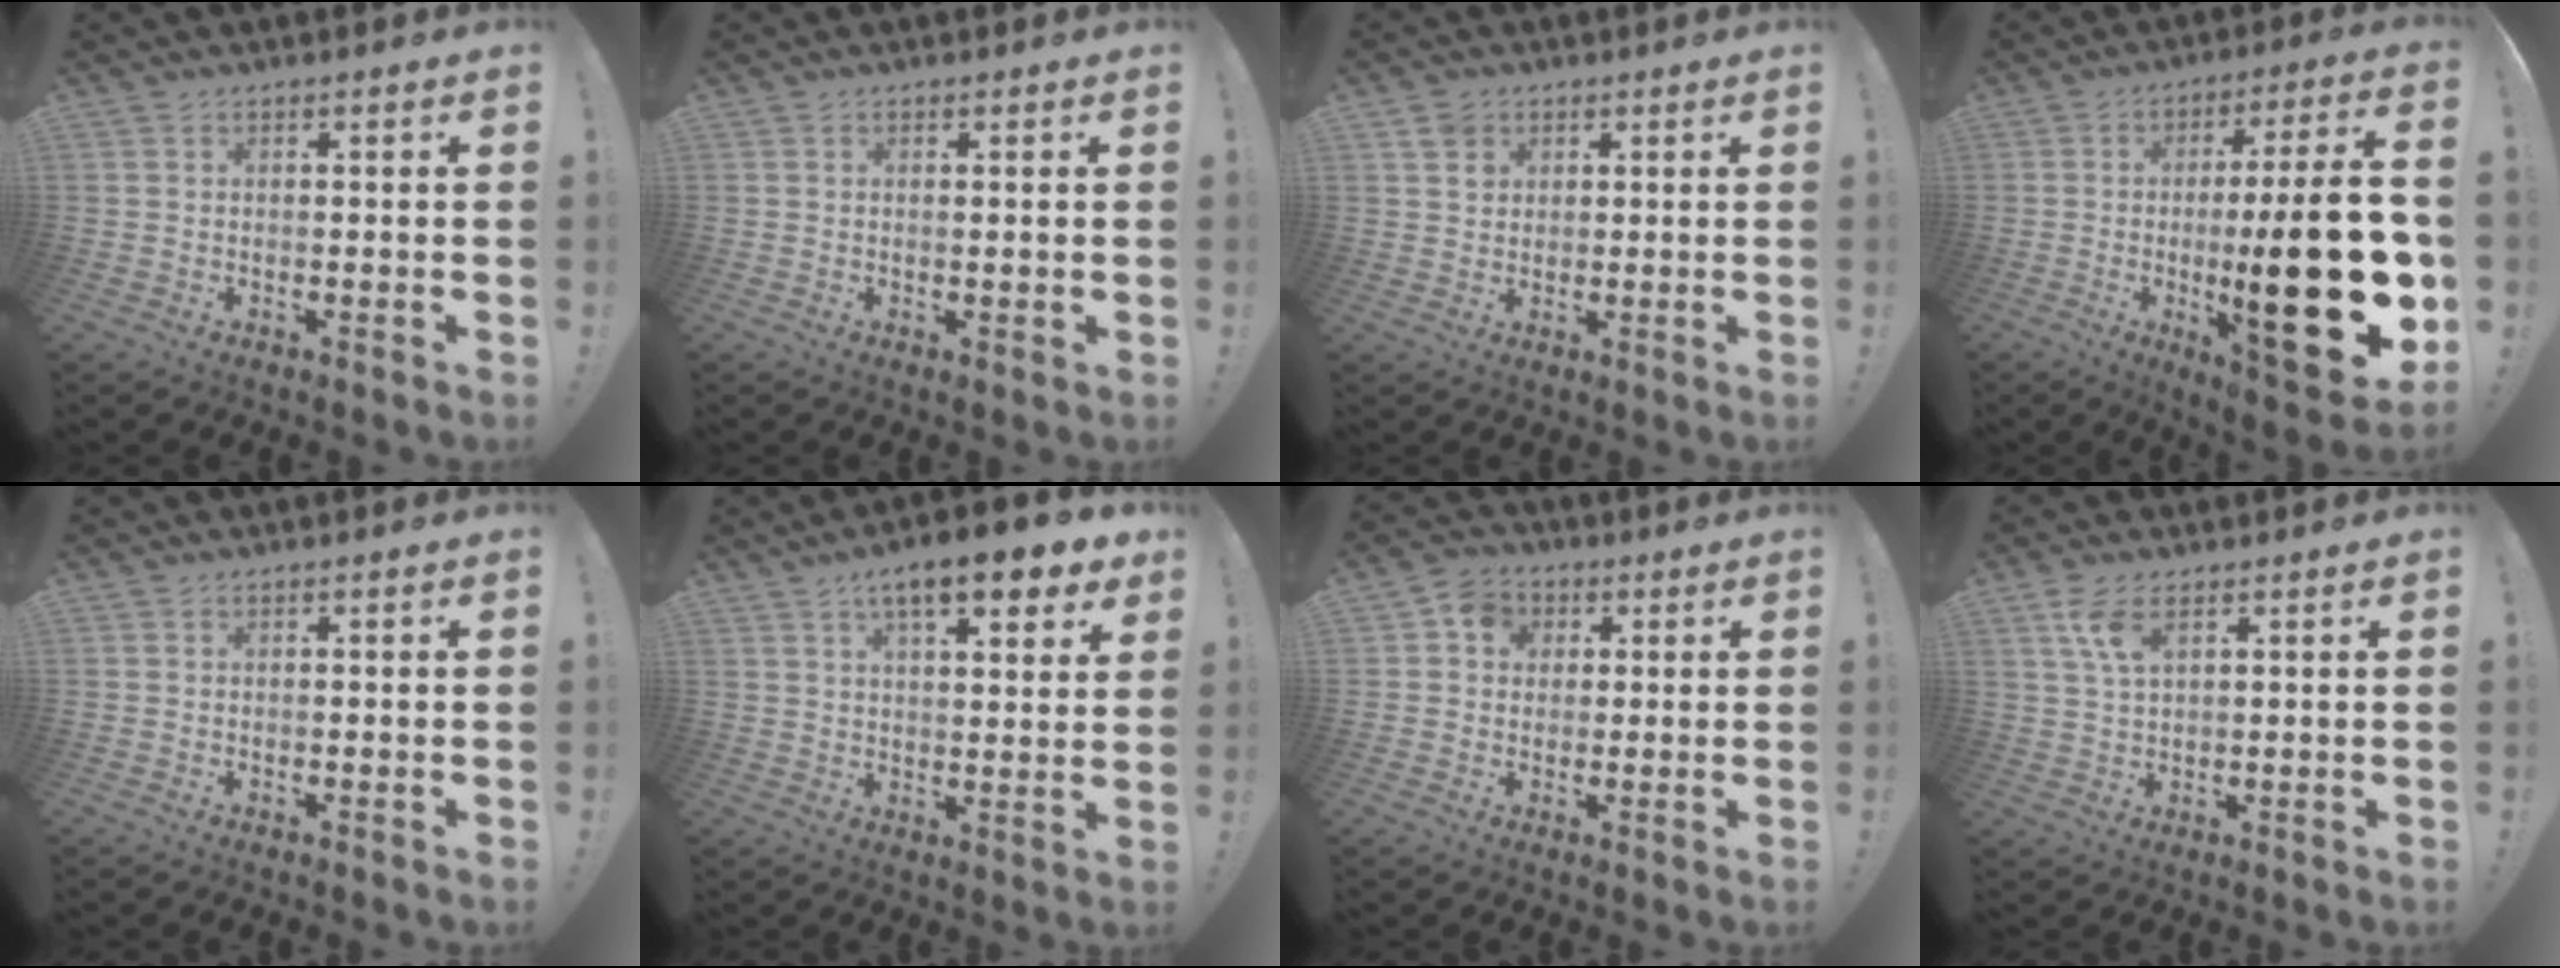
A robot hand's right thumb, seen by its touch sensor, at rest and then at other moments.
{"total": 1.1, "force": [0.6, 0.1, 0.9], "torque": [-0.005, -0.004, 0.007]}
{"total": 4.7, "force": [2.6, 3.7, 1.4], "torque": [-0.007, -0.010, 0.045]}
{"total": 27.7, "force": [-3.8, 6.4, 26.7], "torque": [-0.426, 0.007, -0.052]}
{"total": 0.0}
{"total": 11.8, "force": [6.9, 3.3, 9.0], "torque": [-0.126, -0.036, 0.109]}
{"total": 7.0, "force": [1.5, 6.2, 2.9], "torque": [-0.036, 0.004, 0.029]}
{"total": 6.4, "force": [3.2, 2.8, 4.8], "torque": [-0.096, -0.011, 0.058]}